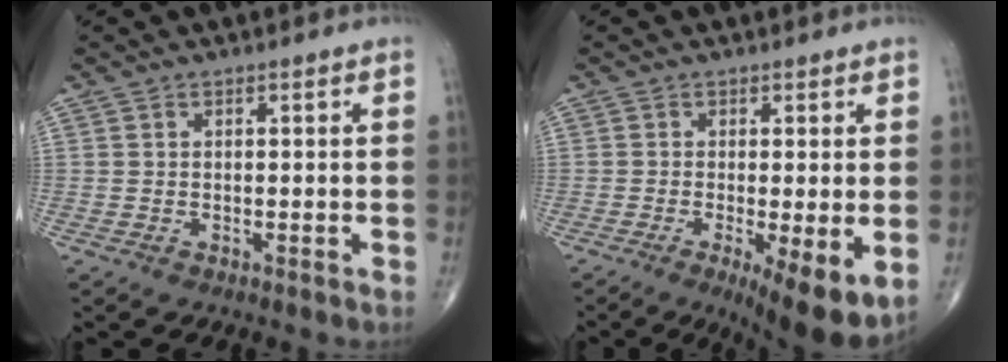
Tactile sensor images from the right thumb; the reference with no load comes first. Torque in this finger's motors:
{"motor_torque": [-0.06, 0.59, 0.10, -0.16, 0.07]}